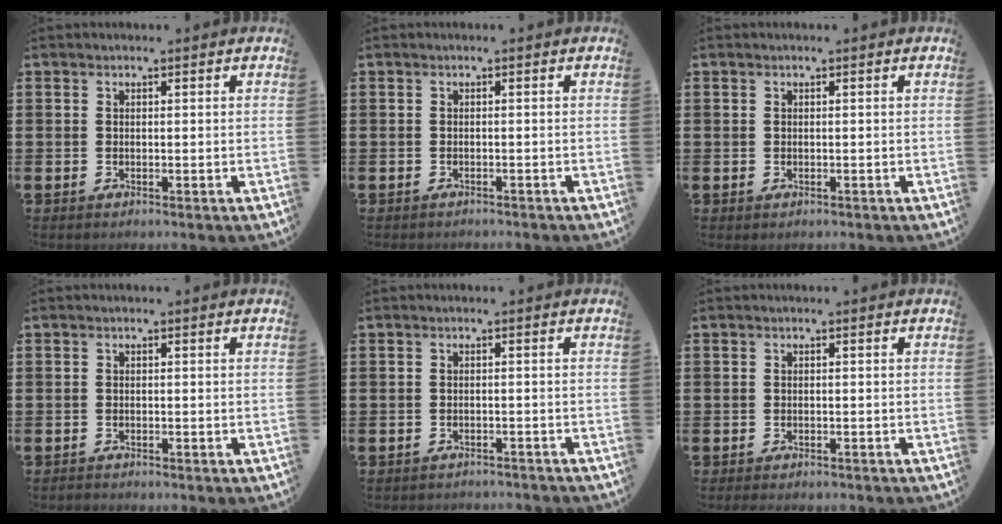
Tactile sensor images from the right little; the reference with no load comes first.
{"total": 0.5, "force": [-0.5, 0.0, -0.1], "torque": [0.000, -0.002, -0.011]}
{"total": 0.0}
{"total": 0.5, "force": [-0.5, 0.1, -0.1], "torque": [0.000, -0.001, -0.012]}
{"total": 1.2, "force": [-1.2, 0.0, -0.1], "torque": [-0.002, 0.003, -0.025]}
{"total": 0.6, "force": [-0.5, 0.2, 0.1], "torque": [-0.005, -0.002, -0.011]}